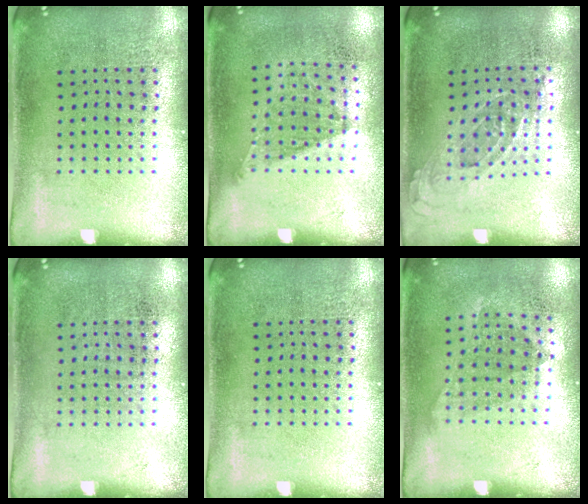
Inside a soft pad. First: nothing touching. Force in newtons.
{"total": 1.1, "press": 0.8, "slide": 0.8}
{"total": 0.7, "press": 0.7, "slide": 0.3}
{"total": 0.0}
{"total": 0.0}
{"total": 1.0, "press": 0.8, "slide": 0.6}